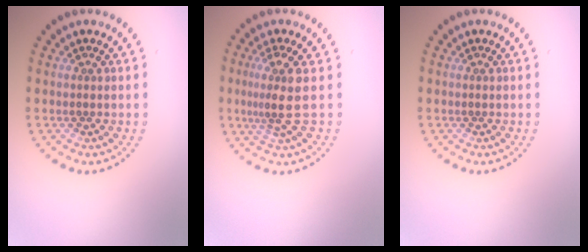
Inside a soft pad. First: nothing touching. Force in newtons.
{"total": 3.0, "press": 2.3, "slide": 1.9}
{"total": 0.0}